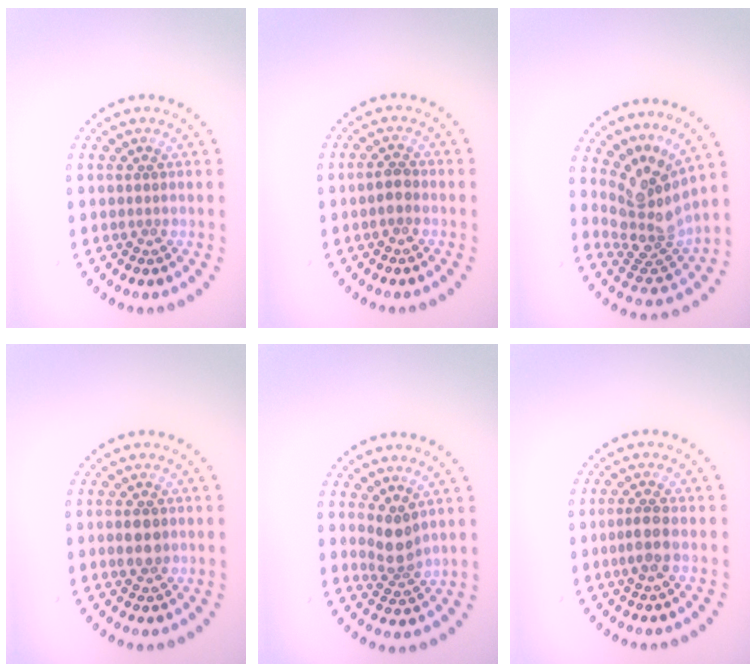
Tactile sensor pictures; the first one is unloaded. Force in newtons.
{"total": 1.4, "press": 1.3, "slide": 0.3}
{"total": 4.6, "press": 3.2, "slide": 3.4}
{"total": 2.0, "press": 2.0, "slide": 0.1}
{"total": 2.5, "press": 2.0, "slide": 1.6}
{"total": 2.0, "press": 1.9, "slide": 0.8}